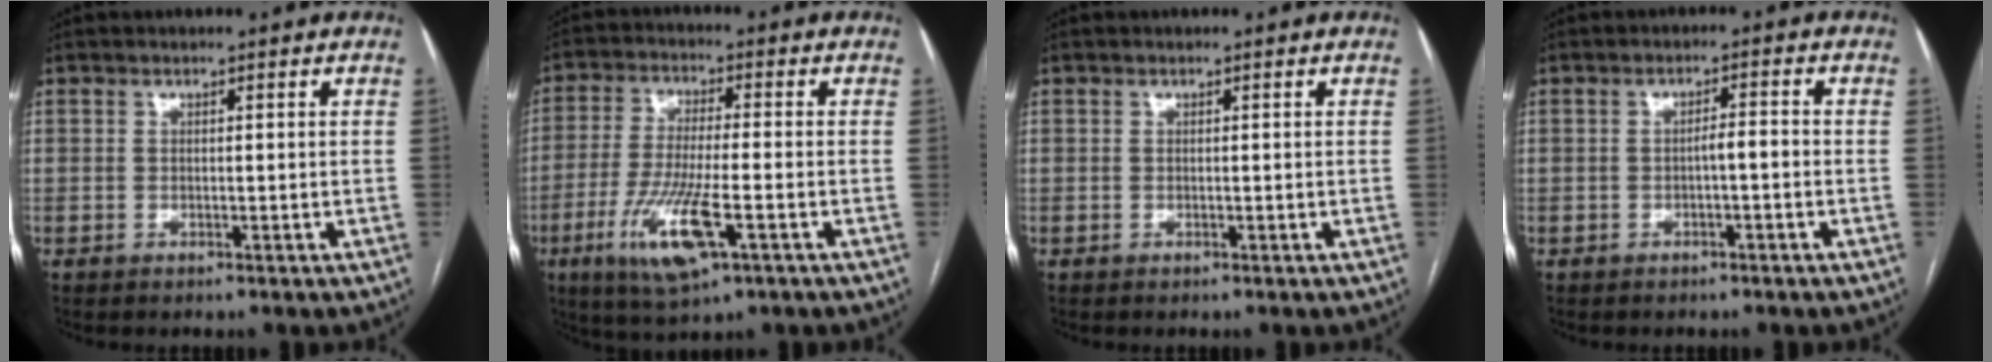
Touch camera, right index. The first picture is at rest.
{"total": 11.3, "force": [-4.5, 1.8, 10.2], "torque": [-0.211, -0.021, -0.079]}
{"total": 0.0}
{"total": 2.2, "force": [-0.7, 0.4, 2.1], "torque": [-0.031, 0.005, -0.011]}